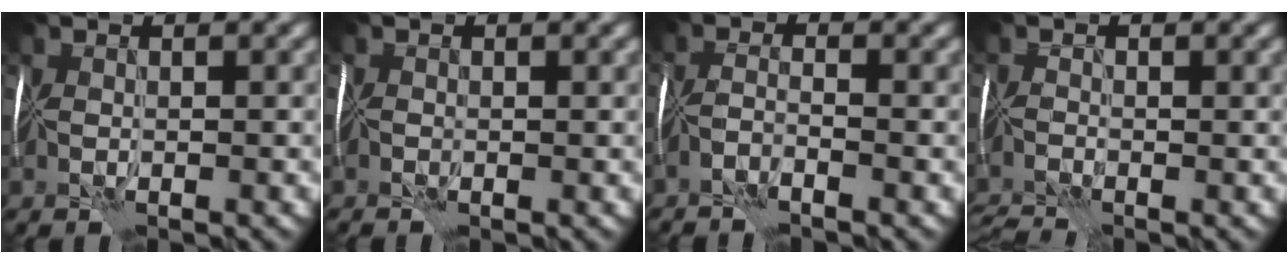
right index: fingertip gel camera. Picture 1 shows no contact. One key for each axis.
{"total": 0.6, "fx": -0.6, "fy": 0.3, "fz": 0.1, "tx": 0.001, "ty": 0.001, "tz": -0.012}
{"total": 1.3, "fx": -1.2, "fy": -0.4, "fz": 0.4, "tx": -0.014, "ty": 0.004, "tz": -0.032}
{"total": 3.0, "fx": -2.9, "fy": -0.1, "fz": 0.5, "tx": -0.015, "ty": -0.016, "tz": -0.061}